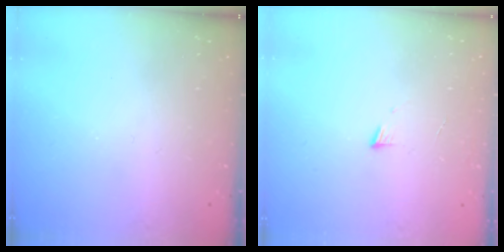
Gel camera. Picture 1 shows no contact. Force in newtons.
{"total": 3.5, "press": 3.4, "slide": 0.4}